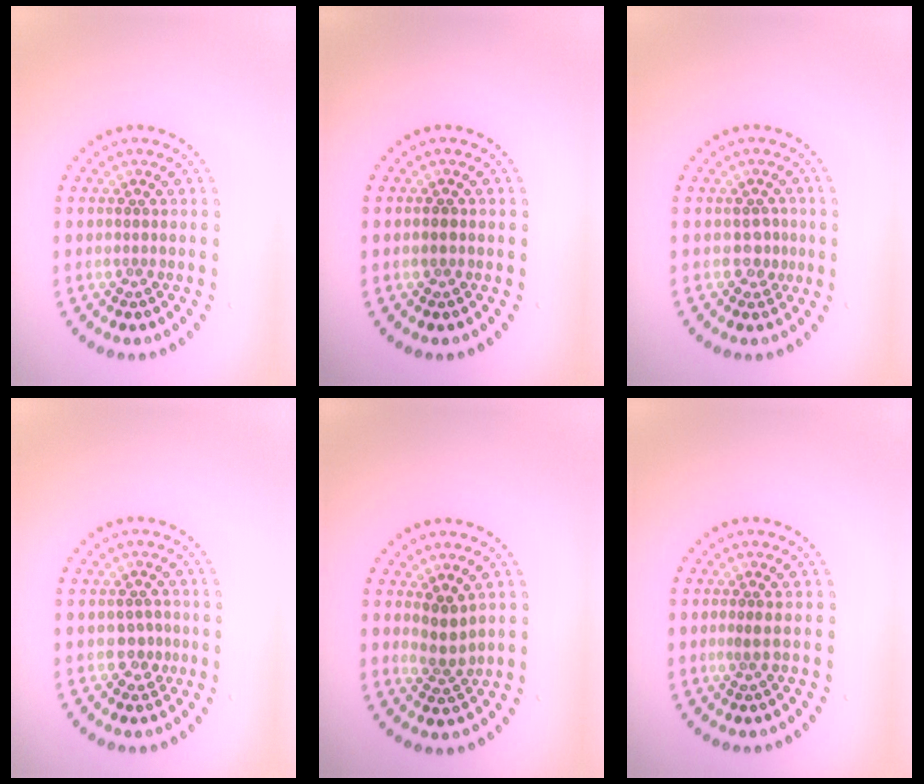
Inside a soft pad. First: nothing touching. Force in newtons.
{"total": 0.7, "press": 0.7, "slide": 0.0}
{"total": 1.4, "press": 1.1, "slide": 0.9}
{"total": 1.8, "press": 1.6, "slide": 0.8}
{"total": 2.2, "press": 1.9, "slide": 1.1}
{"total": 1.0, "press": 0.8, "slide": 0.6}